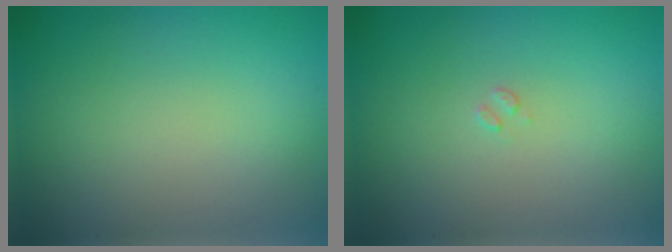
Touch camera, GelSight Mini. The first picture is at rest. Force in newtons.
{"total": 0.6, "press": 0.6, "slide": 0.2}